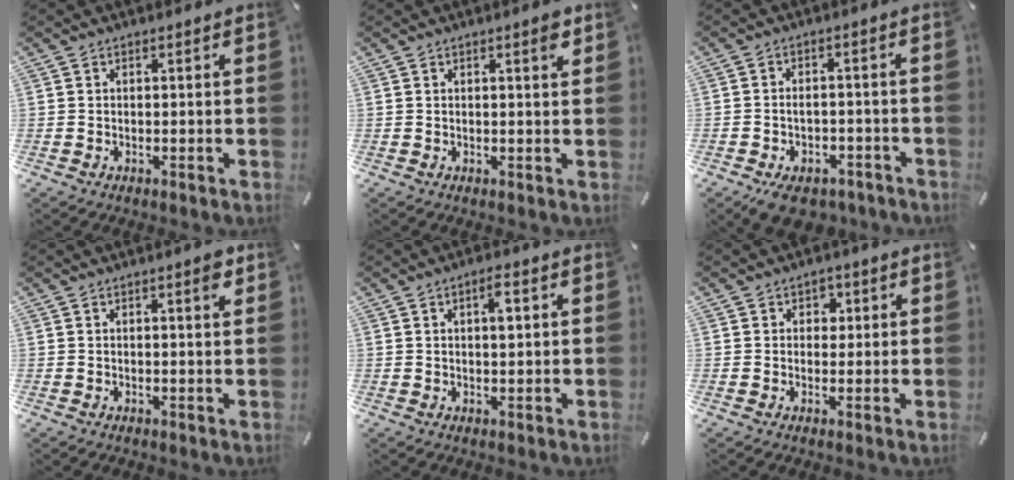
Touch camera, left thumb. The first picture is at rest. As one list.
[{"total": 1.9, "force": [1.1, 0.3, 1.6], "torque": [-0.025, -0.002, 0.015]}, {"total": 5.0, "force": [-2.9, 3.3, 2.4], "torque": [-0.043, 0.019, -0.052]}, {"total": 2.1, "force": [1.1, 0.3, 1.8], "torque": [-0.028, 0.000, 0.015]}, {"total": 3.5, "force": [1.1, 1.2, 3.1], "torque": [-0.050, 0.001, 0.013]}, {"total": 2.5, "force": [0.6, 2.3, 0.8], "torque": [0.003, -0.006, 0.001]}]